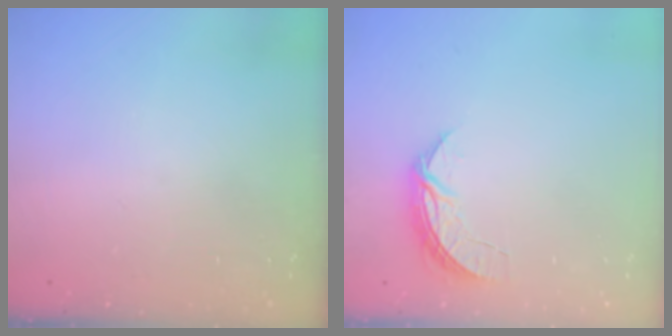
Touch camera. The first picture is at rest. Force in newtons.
{"total": 5.6, "press": 5.6, "slide": 0.5}